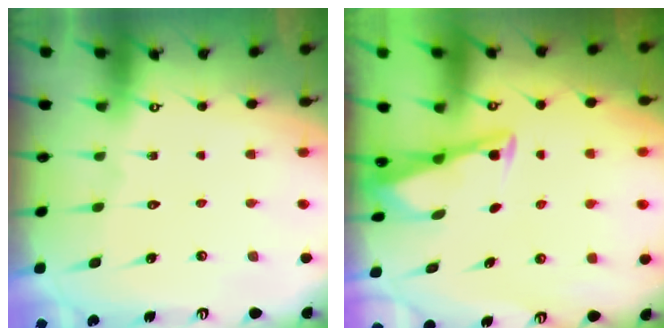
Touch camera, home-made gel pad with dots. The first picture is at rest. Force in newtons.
{"total": 3.1, "press": 3.1, "slide": 0.3}